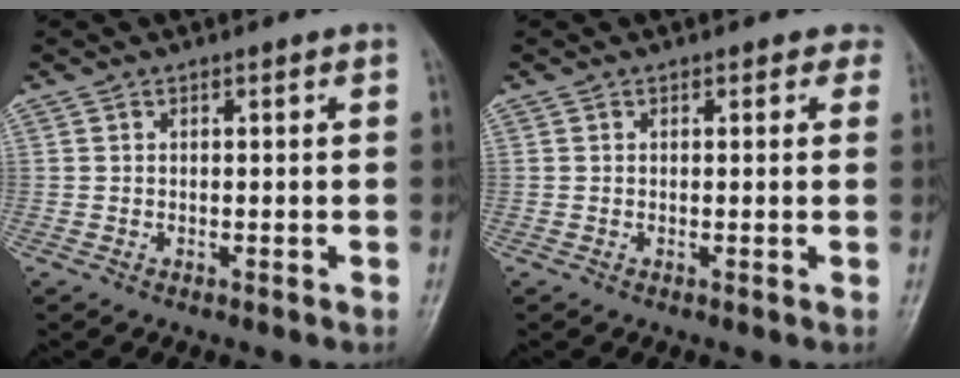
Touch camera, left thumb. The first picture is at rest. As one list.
[{"total": 1.8, "force": [1.1, 1.3, 0.5], "torque": [0.018, -0.004, 0.002]}]